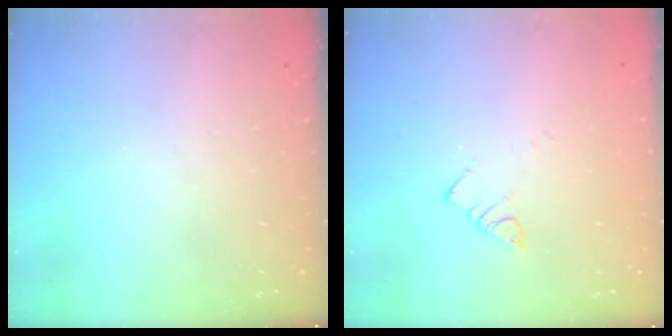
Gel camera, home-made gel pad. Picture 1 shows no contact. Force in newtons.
{"total": 3.9, "press": 3.8, "slide": 0.5}